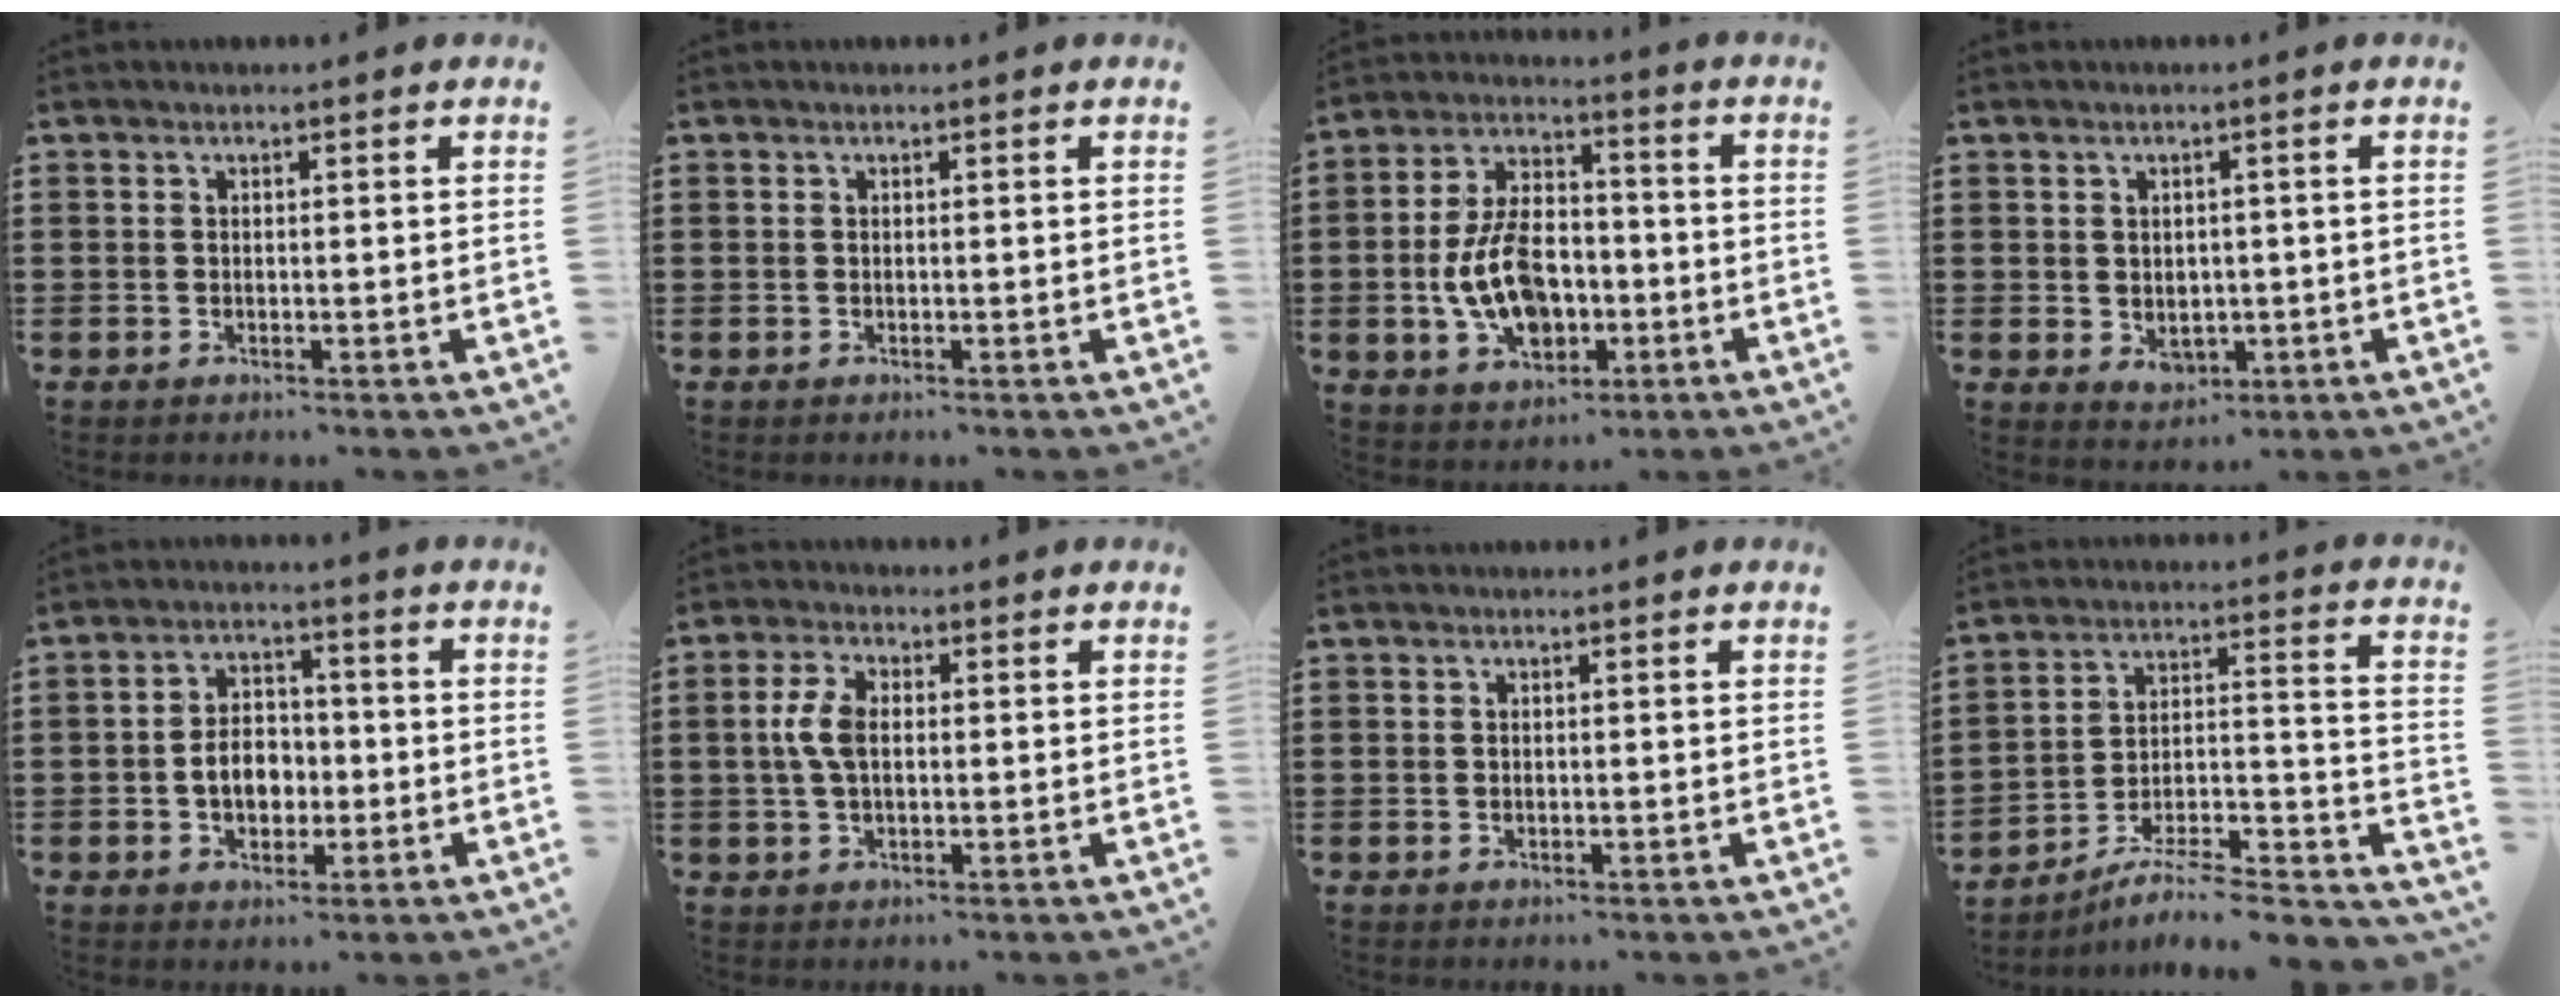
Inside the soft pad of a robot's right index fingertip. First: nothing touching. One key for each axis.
{"total": 0.0}
{"total": 11.5, "fx": -2.5, "fy": 6.9, "fz": 8.9, "tx": -0.190, "ty": 0.002, "tz": -0.045}
{"total": 2.3, "fx": 0.5, "fy": 2.1, "fz": 0.9, "tx": -0.019, "ty": 0.000, "tz": 0.007}
{"total": 5.8, "fx": -1.2, "fy": 4.1, "fz": 4.0, "tx": -0.062, "ty": 0.003, "tz": -0.025}
{"total": 5.3, "fx": 0.4, "fy": 2.7, "fz": 4.5, "tx": -0.114, "ty": 0.003, "tz": -0.002}
{"total": 0.0}
{"total": 6.4, "fx": -5.5, "fy": 0.8, "fz": 3.2, "tx": -0.047, "ty": -0.008, "tz": -0.108}